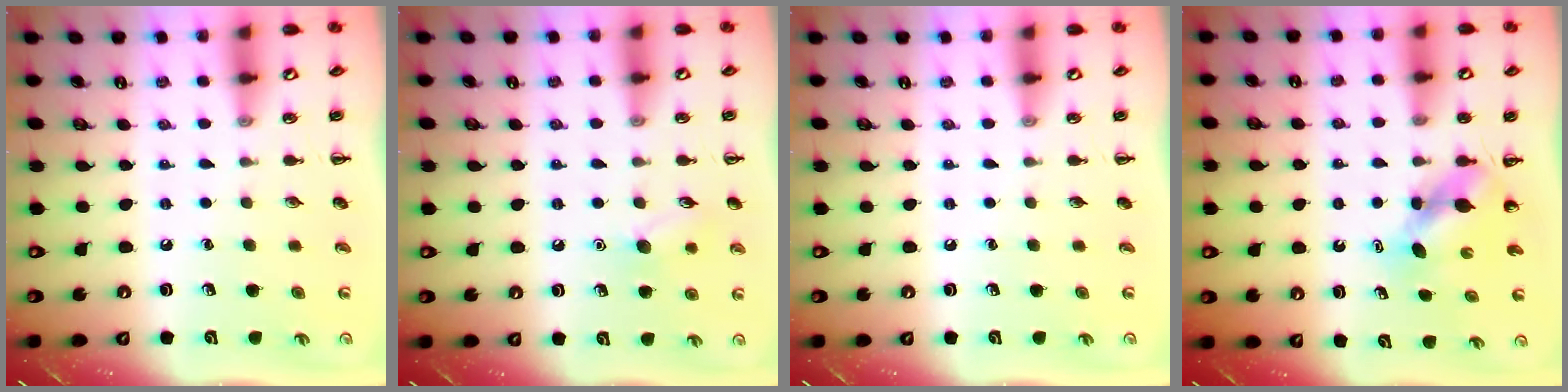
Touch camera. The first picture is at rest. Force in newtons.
{"total": 8.5, "press": 8.3, "slide": 2.0}
{"total": 0.0}
{"total": 5.3, "press": 5.2, "slide": 0.6}